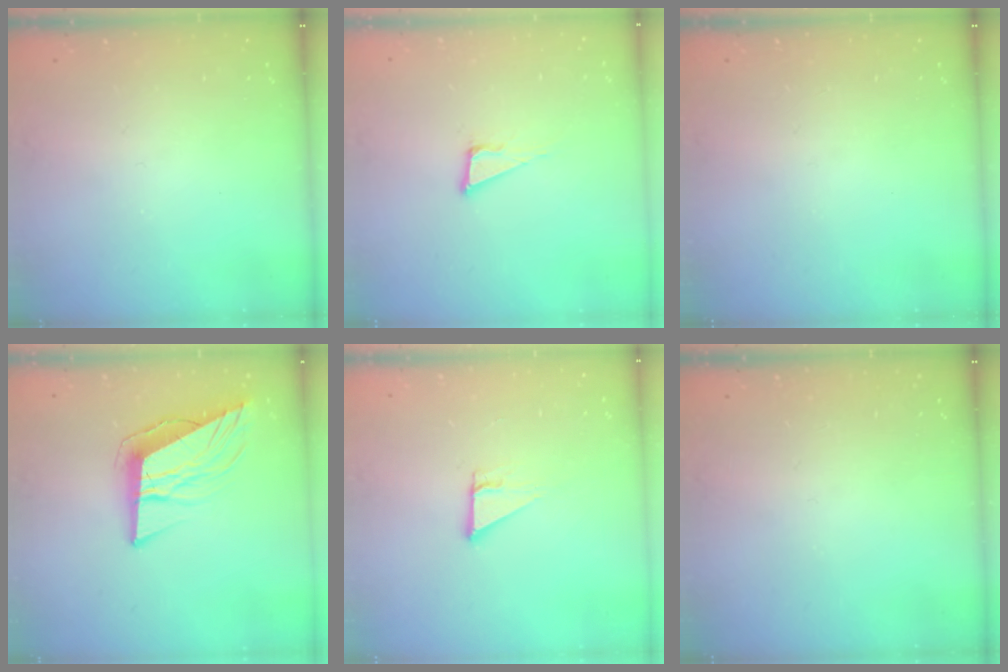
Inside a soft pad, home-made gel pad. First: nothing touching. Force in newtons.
{"total": 5.5, "press": 4.7, "slide": 2.8}
{"total": 0.0}
{"total": 12.1, "press": 11.5, "slide": 3.6}
{"total": 3.1, "press": 3.1, "slide": 0.2}
{"total": 0.0}